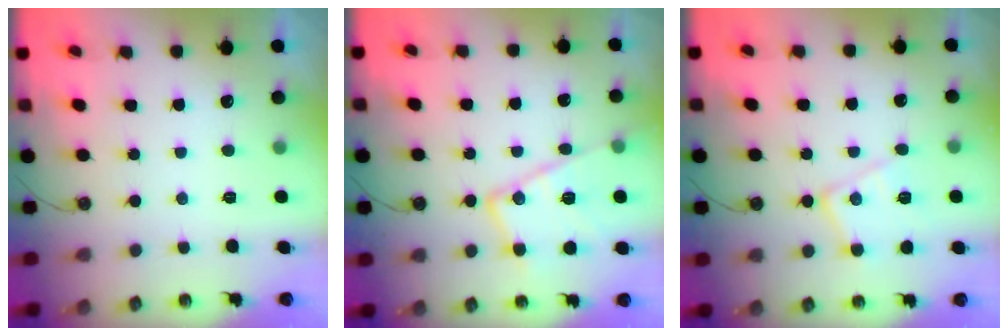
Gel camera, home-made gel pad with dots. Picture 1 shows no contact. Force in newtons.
{"total": 16.9, "press": 16.9, "slide": 1.4}
{"total": 13.0, "press": 13.0, "slide": 0.7}